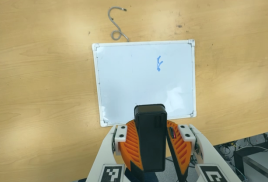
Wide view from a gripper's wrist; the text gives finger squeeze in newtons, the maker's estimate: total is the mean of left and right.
{"total": 10.2, "left": 10.2, "right": 10.3}